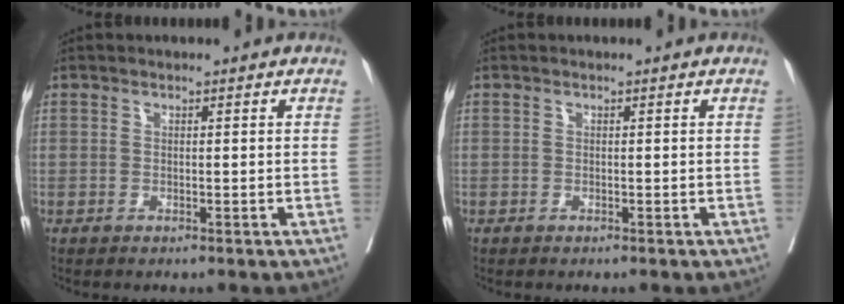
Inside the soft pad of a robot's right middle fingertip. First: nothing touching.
{"total": 0.0}